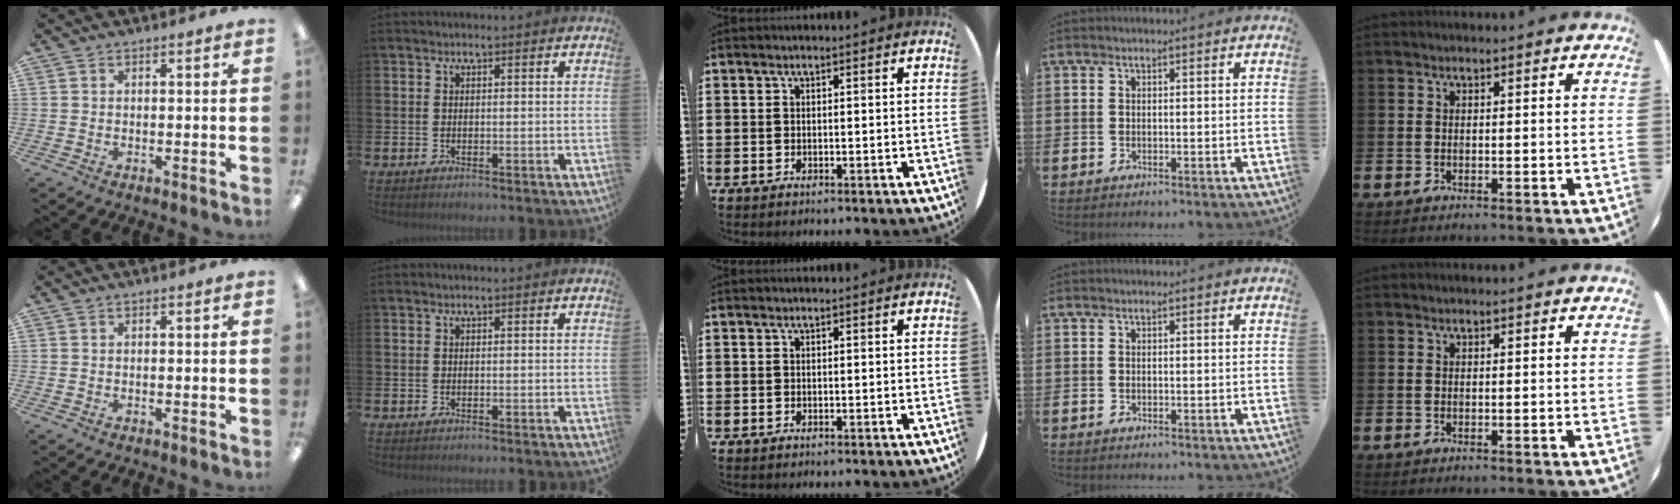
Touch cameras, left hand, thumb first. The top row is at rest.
{}